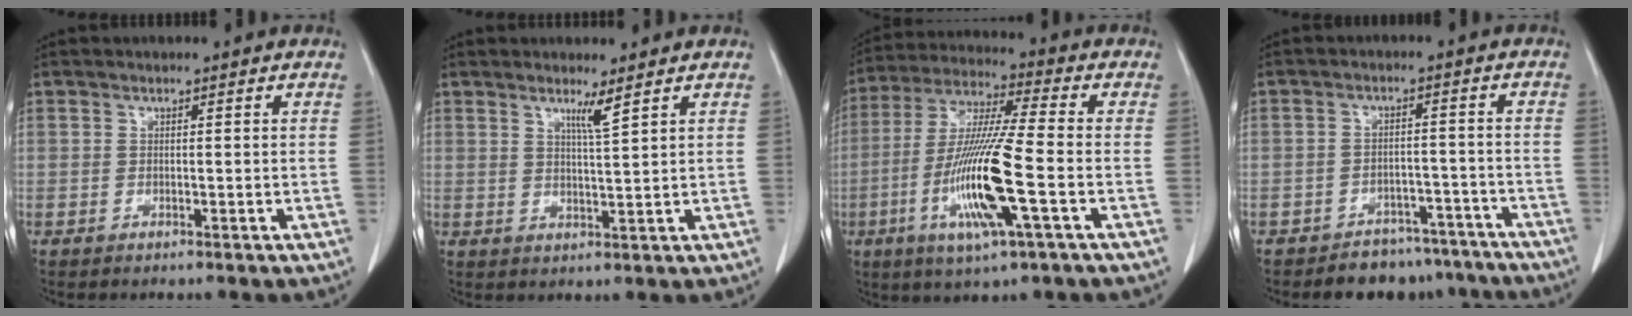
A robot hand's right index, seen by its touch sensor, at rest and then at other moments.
{"total": 2.8, "force": [1.9, -0.6, 2.0], "torque": [-0.036, -0.011, 0.036]}
{"total": 14.5, "force": [-4.2, 0.5, 13.9], "torque": [-0.283, -0.018, -0.081]}
{"total": 8.4, "force": [-7.3, 4.2, 0.6], "torque": [0.024, 0.022, -0.093]}